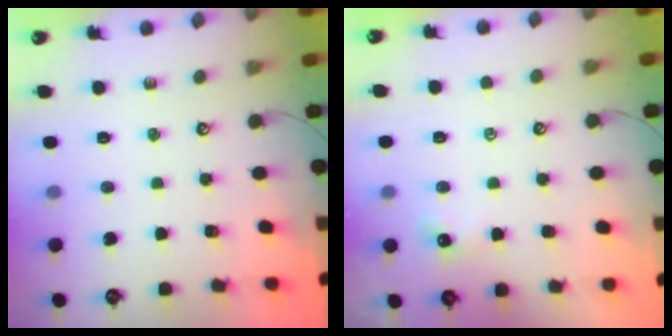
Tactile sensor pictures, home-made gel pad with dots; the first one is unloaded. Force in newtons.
{"total": 0.0}